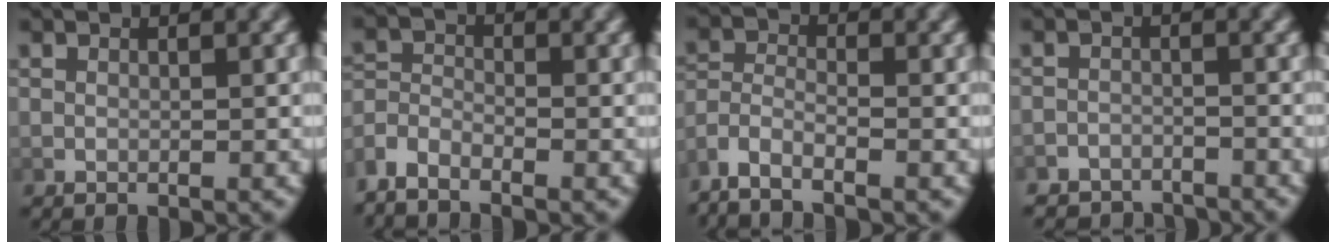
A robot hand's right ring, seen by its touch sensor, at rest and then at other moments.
{"total": 3.0, "force": [-1.6, 2.1, 1.4], "torque": [-0.047, -0.018, -0.025]}
{"total": 4.2, "force": [-2.1, 2.9, 2.3], "torque": [-0.076, -0.020, -0.035]}
{"total": 4.6, "force": [-4.4, 1.3, -0.1], "torque": [0.011, -0.014, -0.074]}